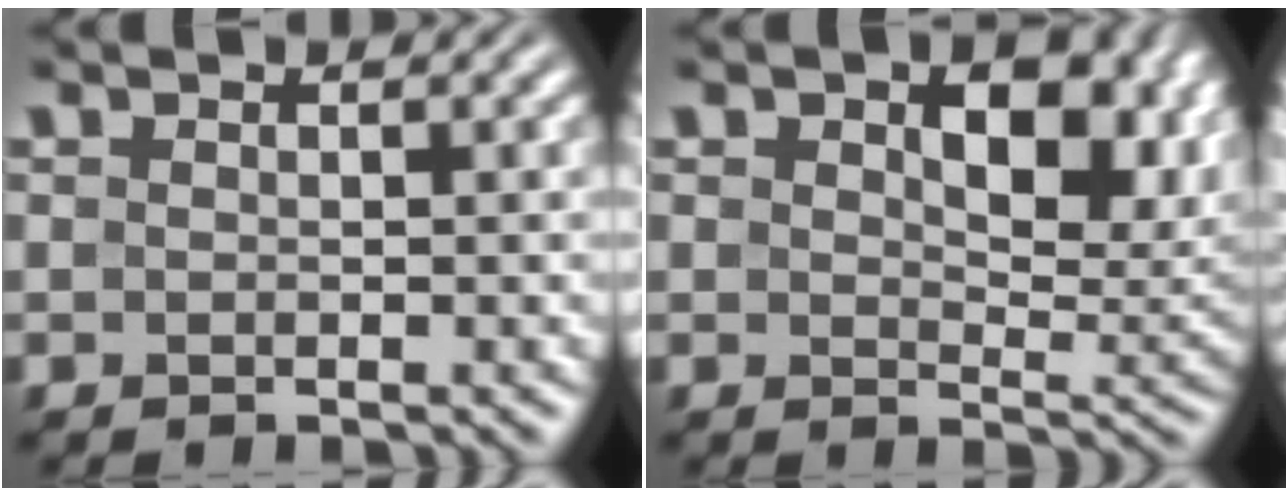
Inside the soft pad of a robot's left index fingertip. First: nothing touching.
{"total": 9.9, "force": [3.0, 5.3, 7.8], "torque": [-0.109, -0.010, 0.052]}